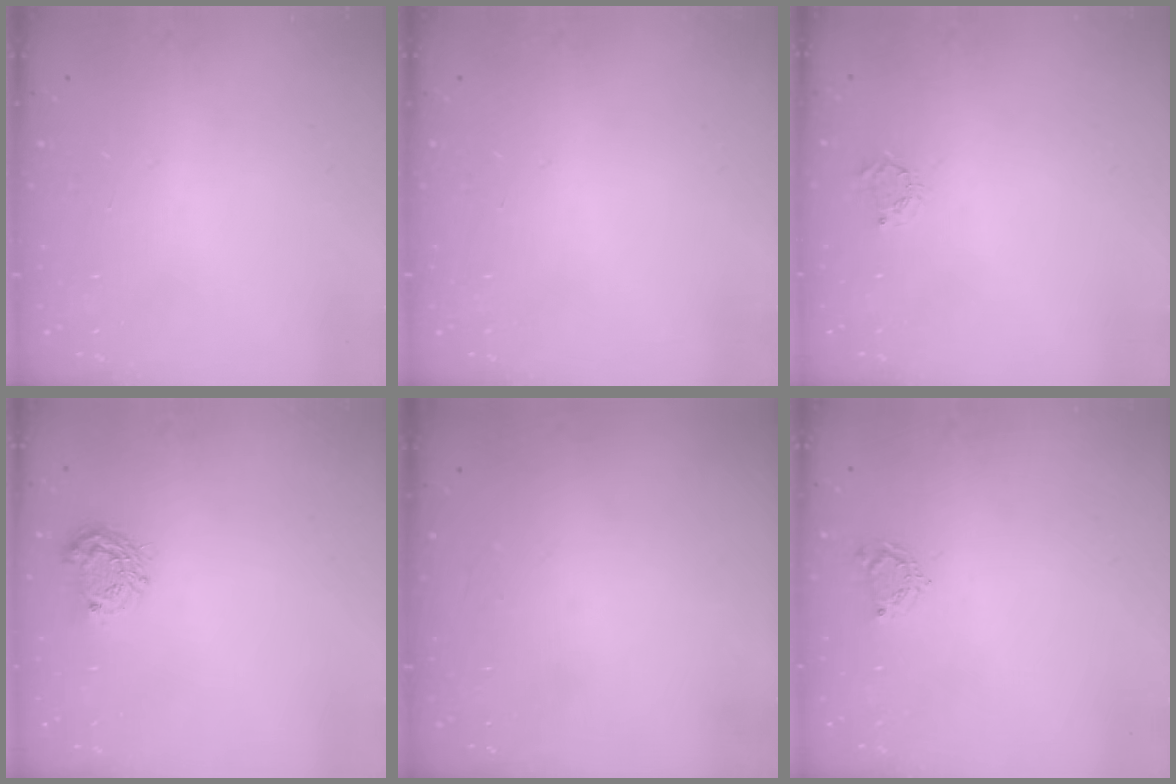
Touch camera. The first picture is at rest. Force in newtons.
{"total": 0.0}
{"total": 2.9, "press": 2.8, "slide": 0.4}
{"total": 7.5, "press": 7.4, "slide": 0.9}
{"total": 0.0}
{"total": 3.9, "press": 3.8, "slide": 0.5}